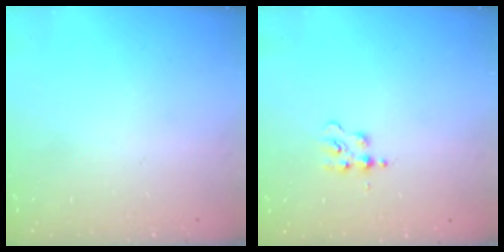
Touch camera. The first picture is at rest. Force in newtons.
{"total": 3.7, "press": 3.7, "slide": 0.5}